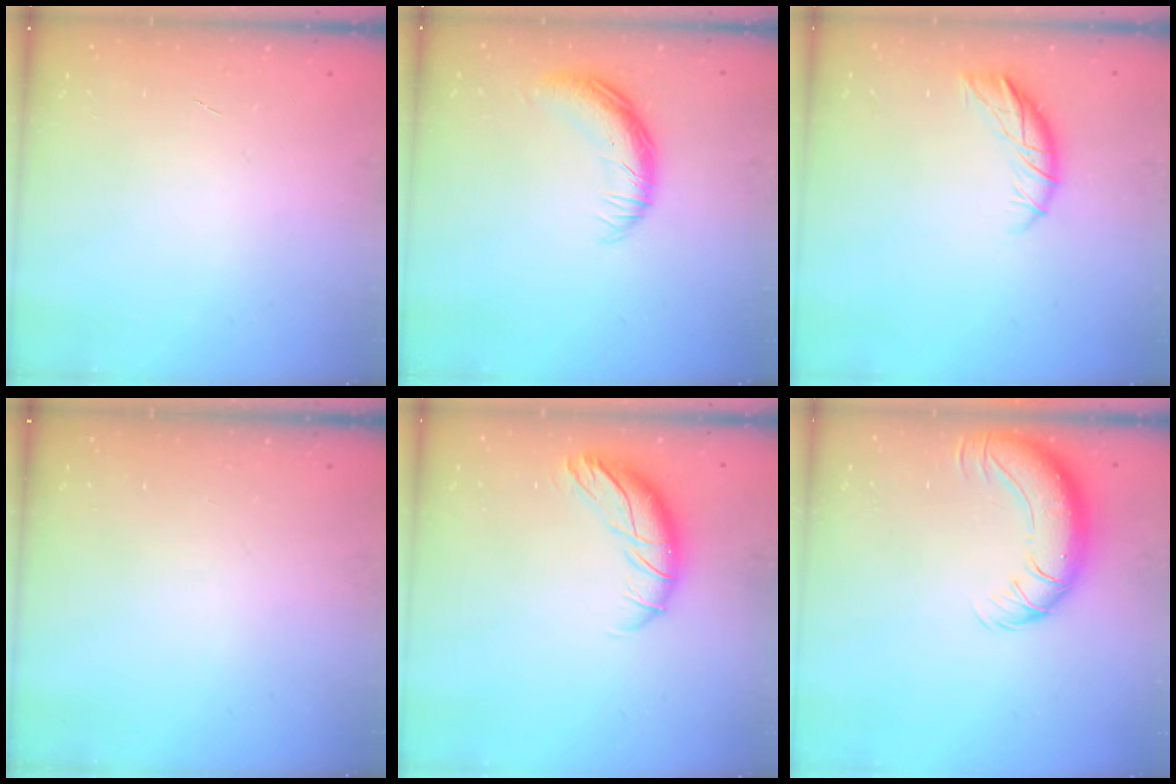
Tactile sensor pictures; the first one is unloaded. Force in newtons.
{"total": 12.8, "press": 12.8, "slide": 0.9}
{"total": 9.4, "press": 9.2, "slide": 1.8}
{"total": 0.0}
{"total": 12.1, "press": 11.8, "slide": 2.8}
{"total": 12.0, "press": 11.7, "slide": 2.8}